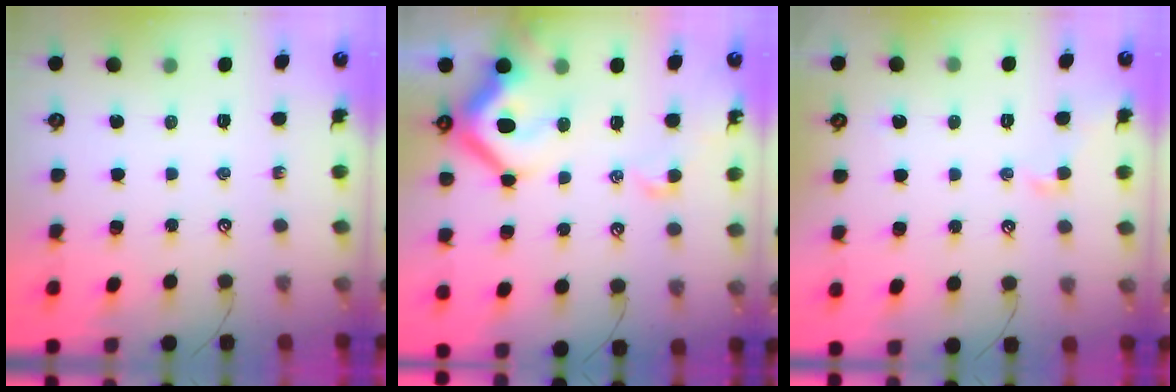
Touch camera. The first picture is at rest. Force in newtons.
{"total": 14.3, "press": 14.2, "slide": 1.9}
{"total": 0.7, "press": 0.4, "slide": 0.6}